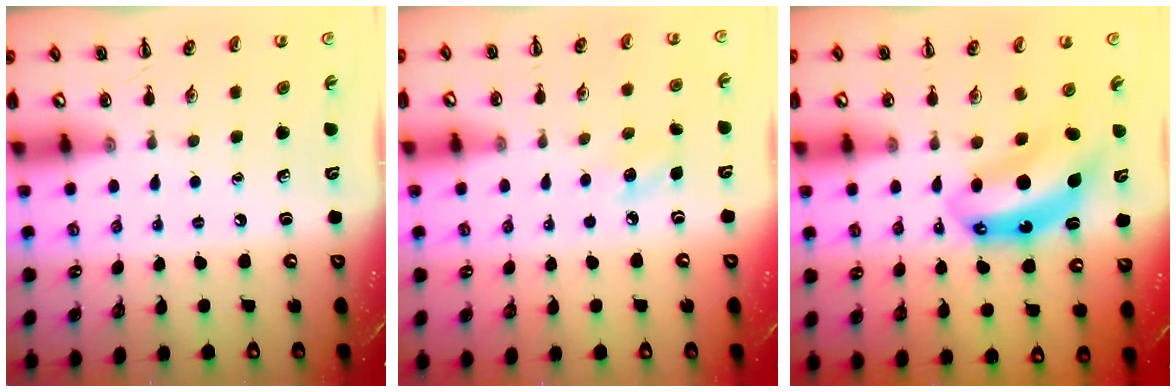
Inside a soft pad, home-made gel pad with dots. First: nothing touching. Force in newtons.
{"total": 6.6, "press": 6.3, "slide": 1.7}
{"total": 8.8, "press": 8.6, "slide": 1.9}